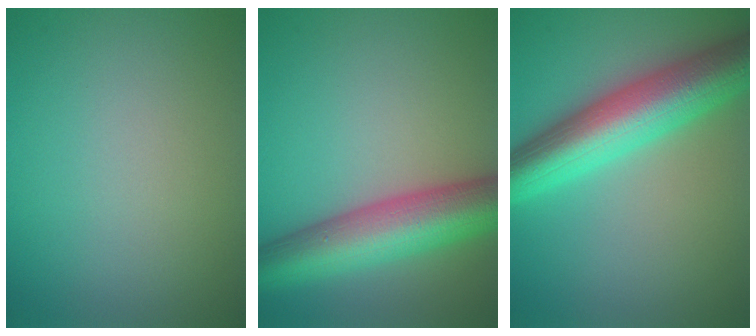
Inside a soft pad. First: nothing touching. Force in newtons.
{"total": 9.4, "press": 9.4, "slide": 0.3}
{"total": 9.4, "press": 9.4, "slide": 0.3}